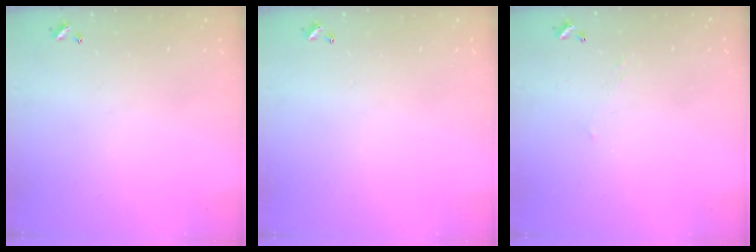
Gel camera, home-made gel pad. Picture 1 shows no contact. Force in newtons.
{"total": 0.0}
{"total": 2.9, "press": 2.8, "slide": 0.4}